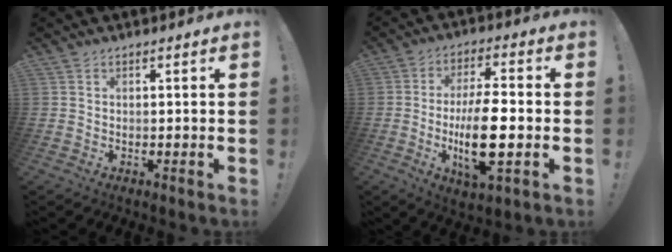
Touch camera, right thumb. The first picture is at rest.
{"total": 14.3, "force": [-2.7, 4.6, 13.2], "torque": [-0.246, -0.002, -0.048]}